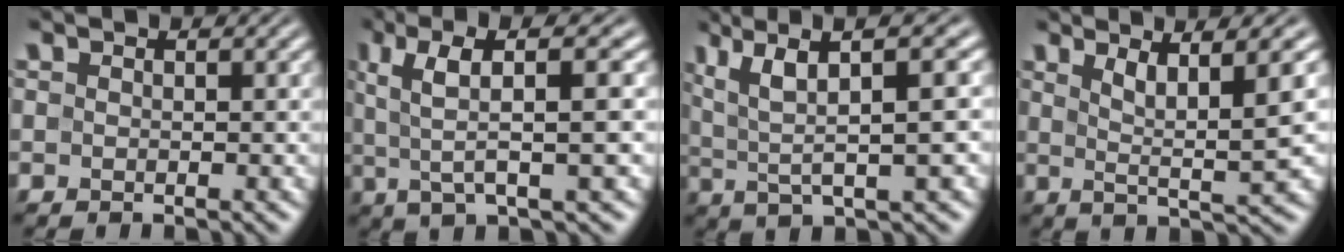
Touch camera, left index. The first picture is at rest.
{"total": 6.6, "force": [2.2, 1.5, 6.1], "torque": [-0.109, 0.013, 0.038]}
{"total": 7.9, "force": [3.2, 1.8, 7.0], "torque": [-0.121, 0.018, 0.061]}
{"total": 5.4, "force": [2.0, 0.8, 5.0], "torque": [-0.077, 0.005, 0.035]}